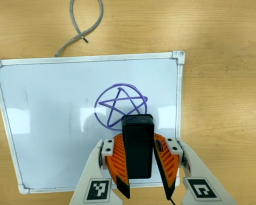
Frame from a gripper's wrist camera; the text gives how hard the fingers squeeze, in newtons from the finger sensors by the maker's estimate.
{"total": 8.8, "left": 7.9, "right": 9.7}